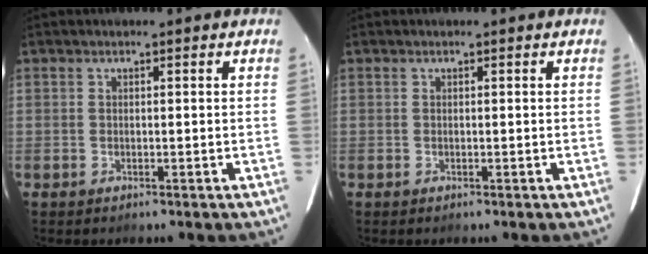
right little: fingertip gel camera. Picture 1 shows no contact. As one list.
[{"total": 0.0}]